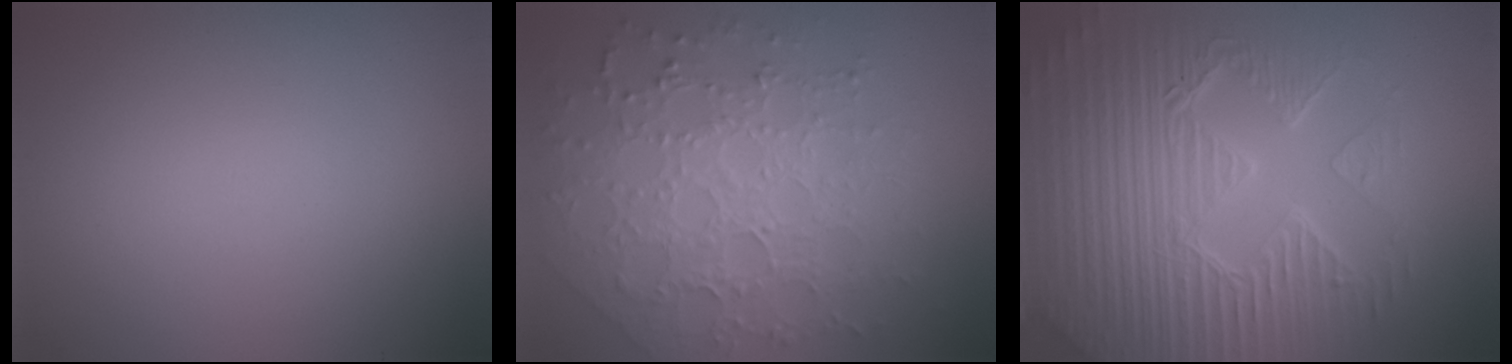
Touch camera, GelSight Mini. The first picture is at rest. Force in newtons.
{"total": 7.2, "press": 5.1, "slide": 5.1}
{"total": 9.0, "press": 6.4, "slide": 6.3}